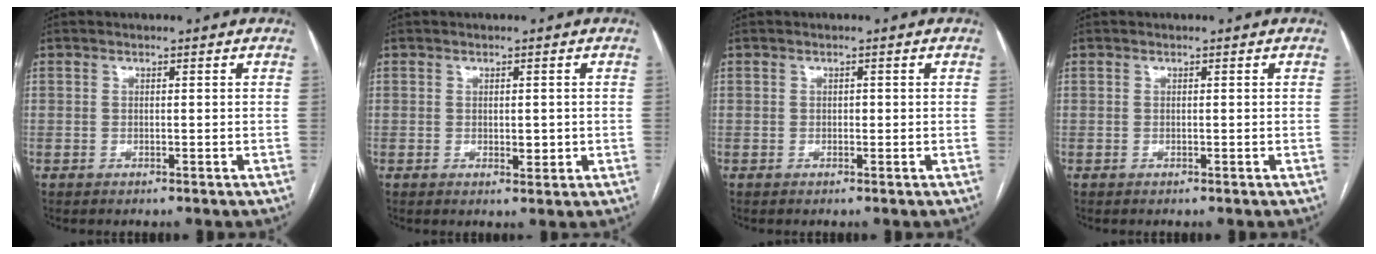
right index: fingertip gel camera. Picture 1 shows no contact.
{"total": 2.0, "force": [-0.1, 1.1, 1.7], "torque": [-0.024, -0.002, 0.006]}
{"total": 0.5, "force": [0.0, 0.4, 0.4], "torque": [-0.003, 0.002, -0.002]}
{"total": 0.0}